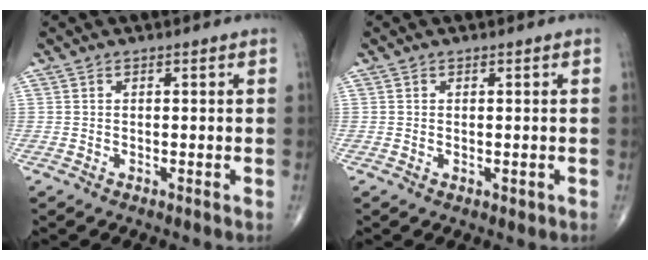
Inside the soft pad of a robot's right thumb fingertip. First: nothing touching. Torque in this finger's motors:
{"motor_torque": [-0.21, 0.08, -0.16, -0.12, -0.03]}